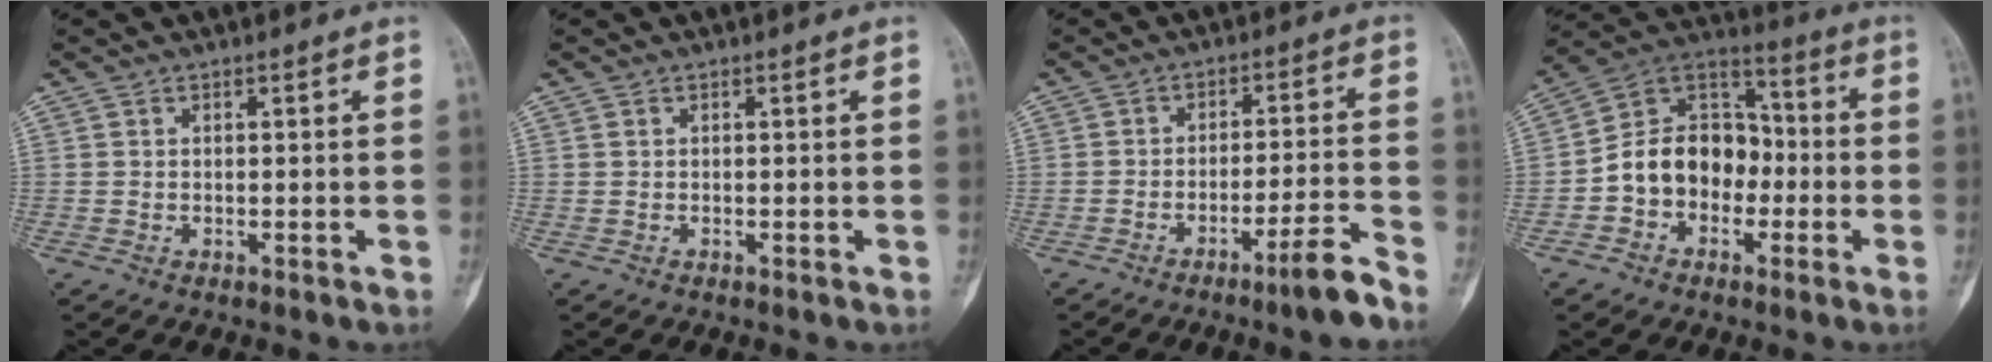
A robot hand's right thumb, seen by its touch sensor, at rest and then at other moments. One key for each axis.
{"total": 0.0}
{"total": 7.2, "fx": -5.4, "fy": -0.1, "fz": 4.8, "tx": -0.071, "ty": 0.040, "tz": -0.089}
{"total": 13.9, "fx": -2.7, "fy": 10.9, "fz": 8.2, "tx": -0.103, "ty": 0.051, "tz": -0.059}